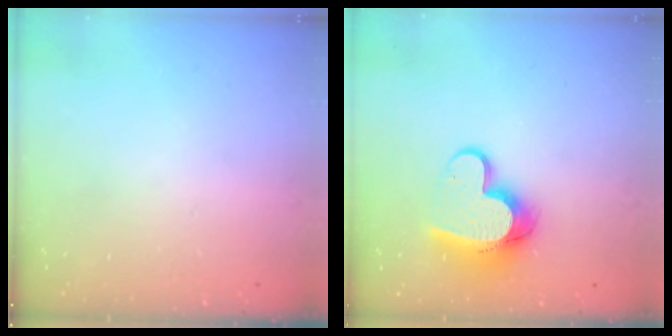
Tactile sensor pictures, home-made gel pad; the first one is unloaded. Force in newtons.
{"total": 12.6, "press": 12.6, "slide": 1.2}